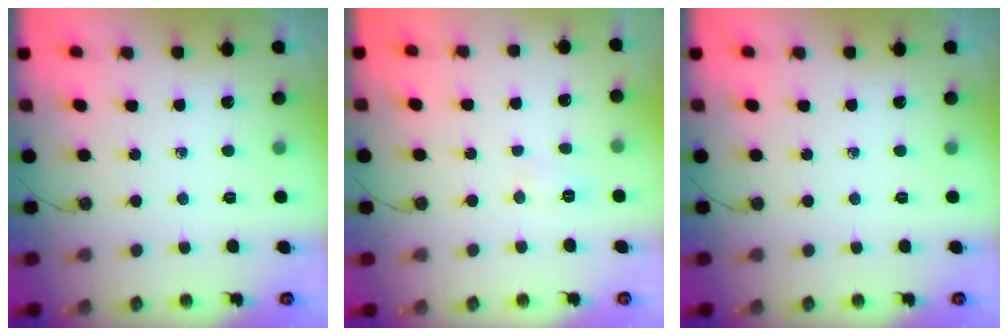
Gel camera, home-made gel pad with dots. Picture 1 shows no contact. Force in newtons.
{"total": 3.8, "press": 3.7, "slide": 0.9}
{"total": 0.0}